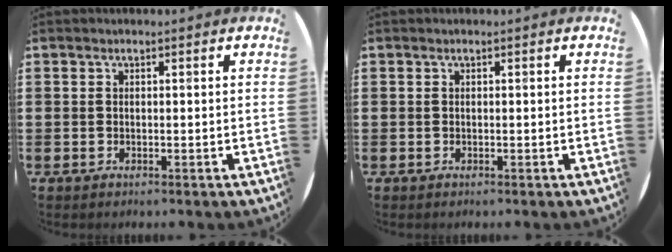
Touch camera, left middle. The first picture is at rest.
{"total": 0.0}